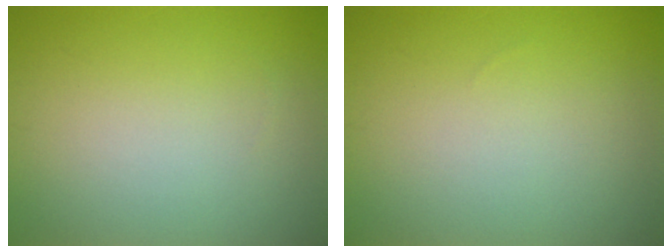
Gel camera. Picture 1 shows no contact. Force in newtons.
{"total": 0.0}